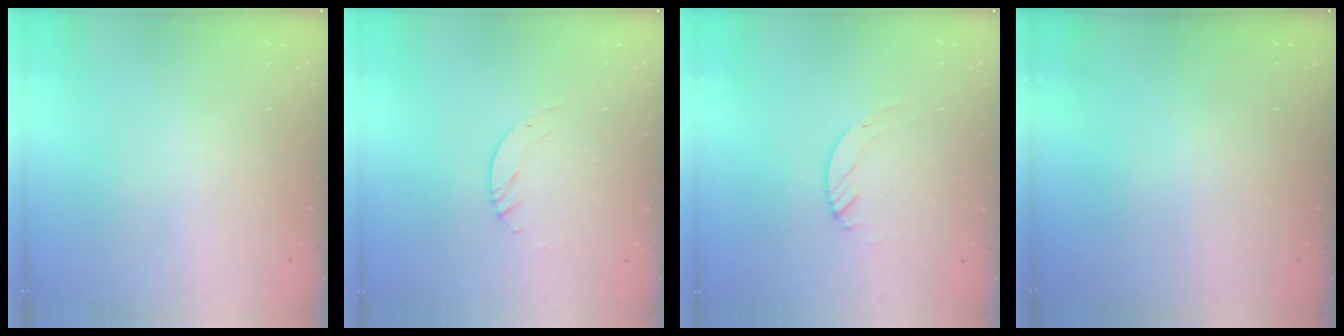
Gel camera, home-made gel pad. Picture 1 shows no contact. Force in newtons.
{"total": 3.1, "press": 3.1, "slide": 0.3}
{"total": 2.4, "press": 2.4, "slide": 0.2}
{"total": 0.0}